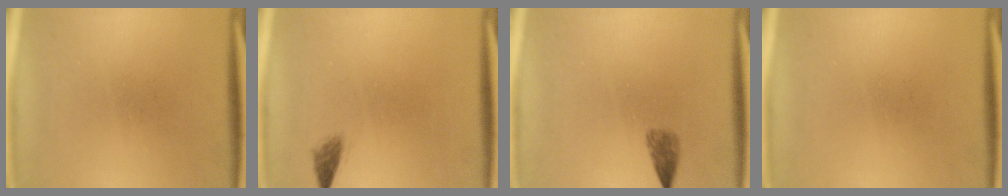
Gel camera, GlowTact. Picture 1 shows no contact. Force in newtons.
{"total": 1.3}
{"total": 1.8}
{"total": 0.0}